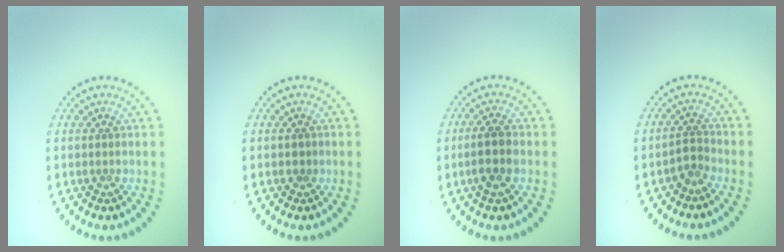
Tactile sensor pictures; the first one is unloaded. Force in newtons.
{"total": 0.7, "press": 0.7, "slide": 0.2}
{"total": 2.7, "press": 2.5, "slide": 0.9}
{"total": 1.4, "press": 1.0, "slide": 0.9}